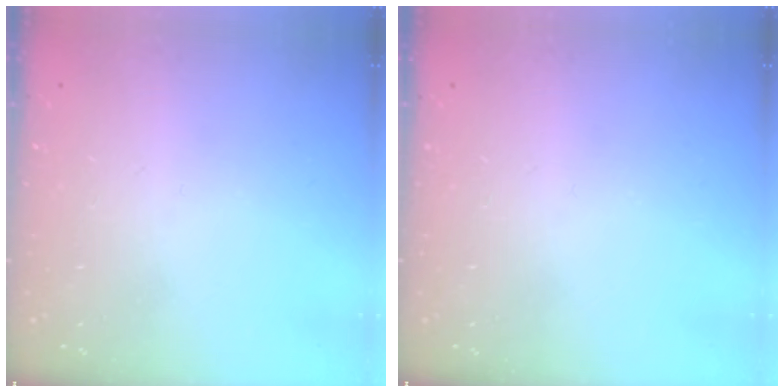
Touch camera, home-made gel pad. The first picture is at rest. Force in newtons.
{"total": 0.0}